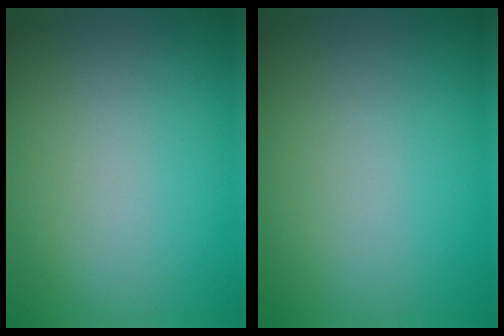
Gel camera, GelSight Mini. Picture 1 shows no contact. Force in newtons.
{"total": 0.0}